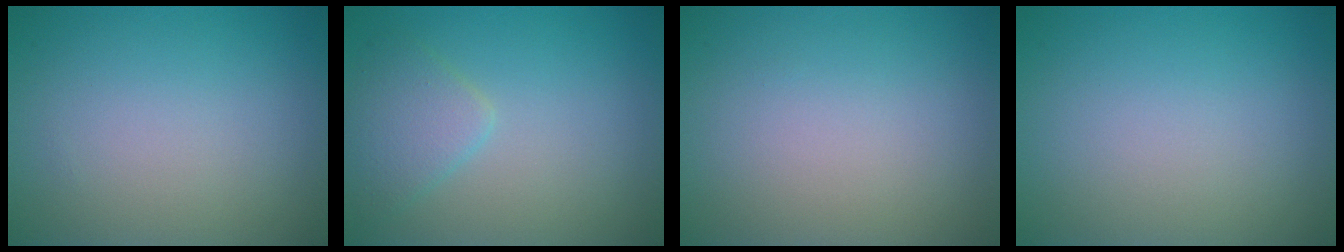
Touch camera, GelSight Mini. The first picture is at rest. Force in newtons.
{"total": 2.6, "press": 2.6, "slide": 0.1}
{"total": 0.0}
{"total": 0.0}